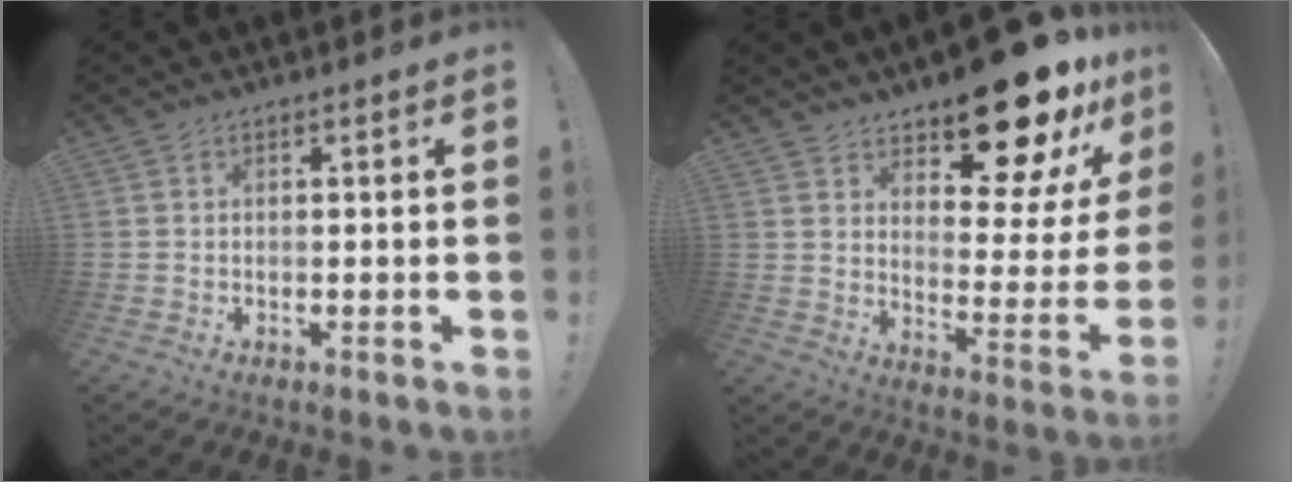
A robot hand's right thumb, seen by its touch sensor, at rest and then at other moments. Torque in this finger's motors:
{"motor_torque": [0.49, 1.13, 0.30, 0.20, 0.30]}